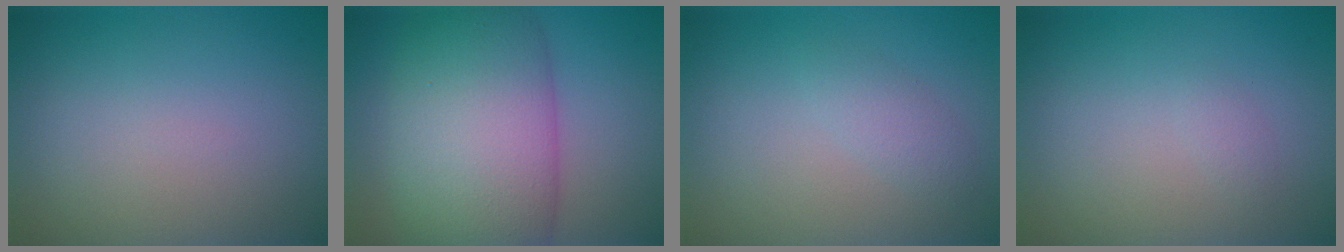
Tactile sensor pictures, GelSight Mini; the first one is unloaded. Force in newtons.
{"total": 11.4, "press": 11.4, "slide": 0.2}
{"total": 1.5, "press": 1.5, "slide": 0.1}
{"total": 0.6, "press": 0.6, "slide": 0.1}